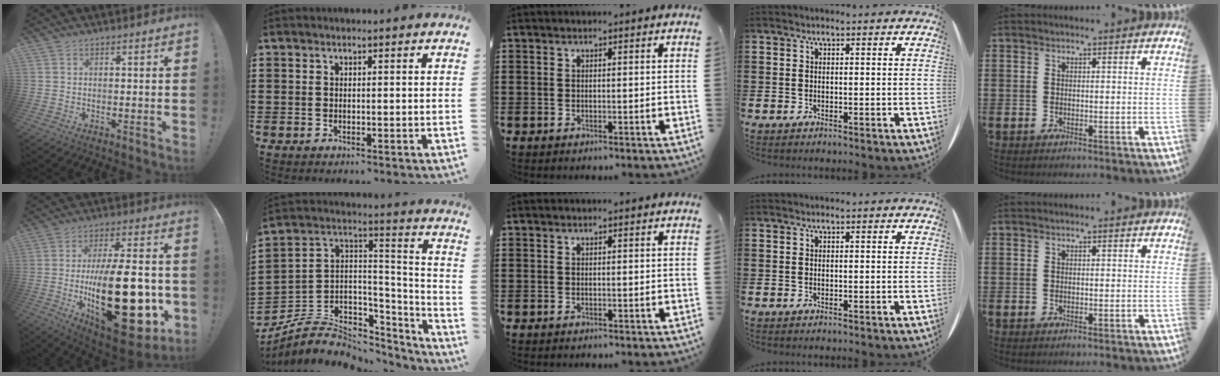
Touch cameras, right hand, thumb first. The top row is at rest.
{"thumb": {"total": 33.8, "force": [-5.2, 14.4, 30.1], "torque": [-0.487, 0.021, -0.059]}, "index": {"total": 7.2, "force": [-4.1, 5.5, 2.2], "torque": [-0.057, 0.004, -0.070]}}